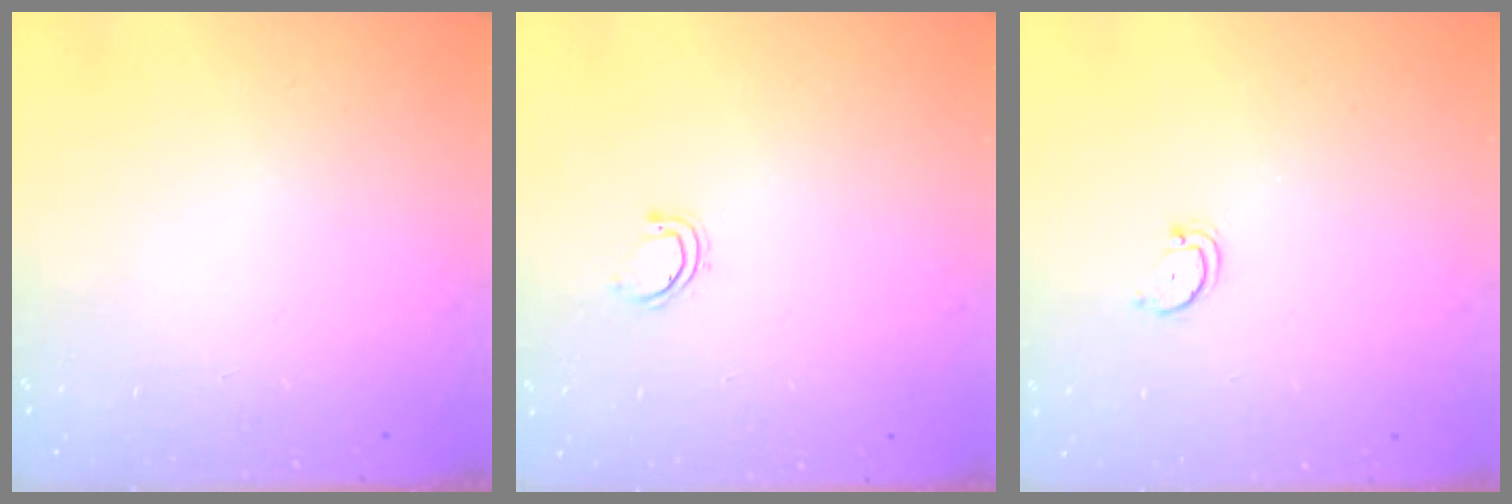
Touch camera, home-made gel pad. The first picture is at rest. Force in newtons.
{"total": 3.8, "press": 3.5, "slide": 1.6}
{"total": 2.5, "press": 2.4, "slide": 0.5}